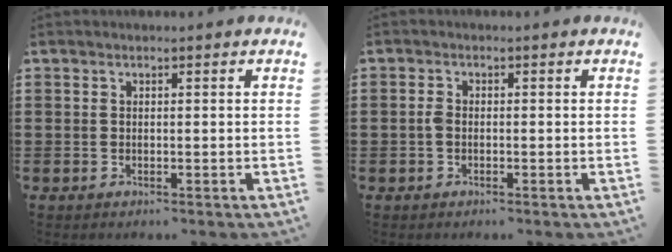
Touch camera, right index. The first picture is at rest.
{"total": 1.5, "force": [-0.4, 0.8, 1.1], "torque": [-0.039, -0.004, -0.012]}